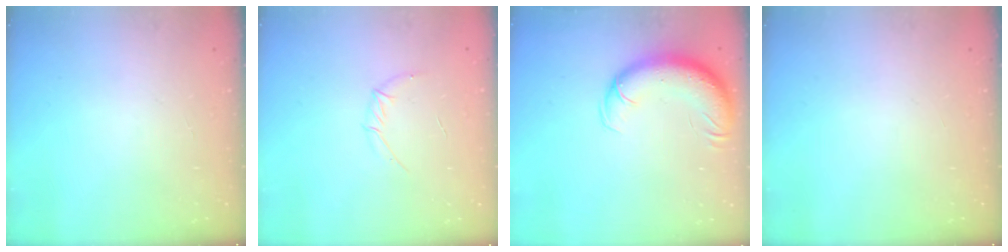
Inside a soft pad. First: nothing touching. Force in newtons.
{"total": 4.8, "press": 4.7, "slide": 1.3}
{"total": 13.6, "press": 13.1, "slide": 3.5}
{"total": 0.0}